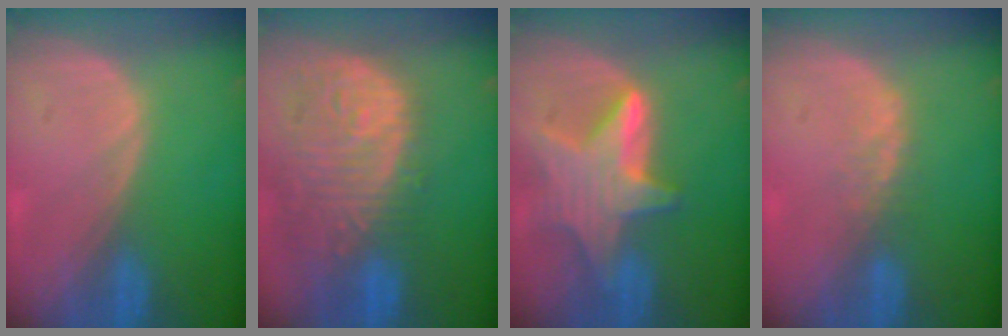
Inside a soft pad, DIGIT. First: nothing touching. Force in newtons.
{"total": 13.8, "press": 11.5, "slide": 7.7}
{"total": 8.4, "press": 8.3, "slide": 0.6}
{"total": 1.9, "press": 1.8, "slide": 0.5}